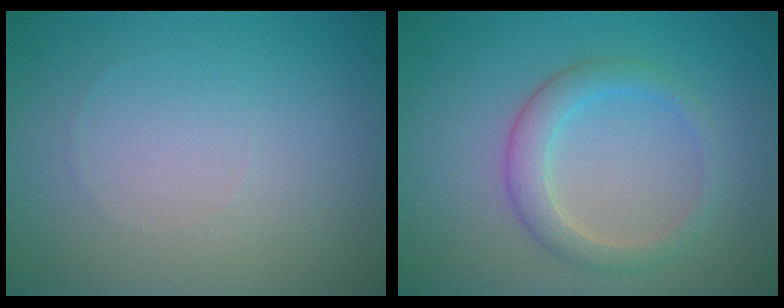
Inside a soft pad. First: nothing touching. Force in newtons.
{"total": 2.8, "press": 2.8, "slide": 0.2}